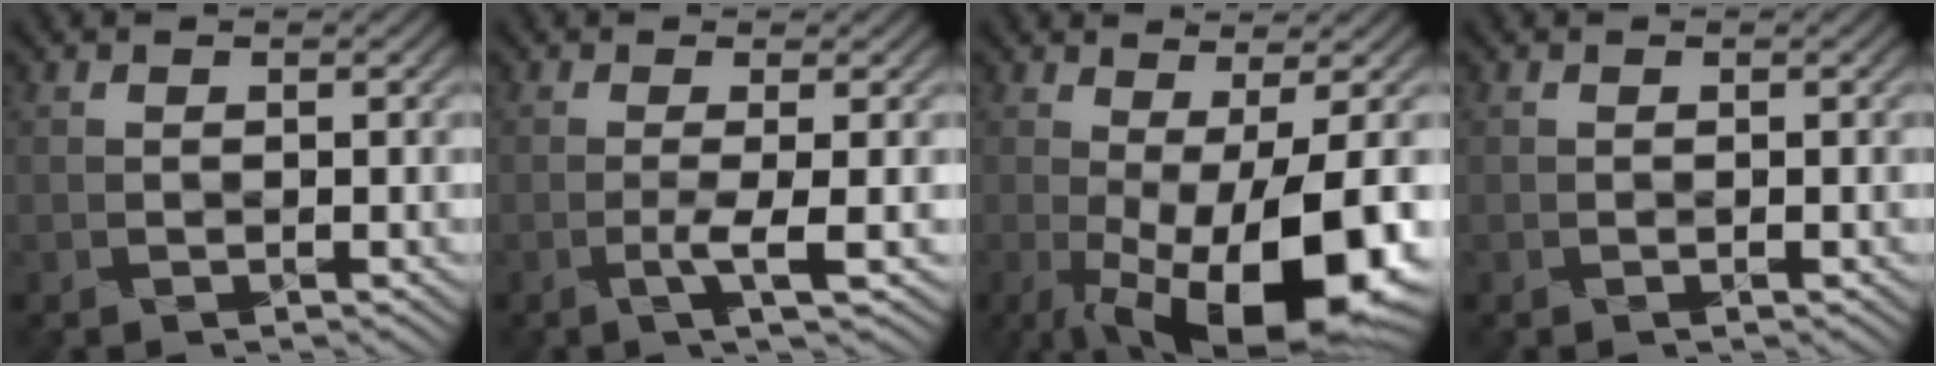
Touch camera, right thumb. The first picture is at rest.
{"total": 2.6, "force": [-1.0, -0.3, 2.4], "torque": [-0.041, 0.004, -0.028]}
{"total": 14.4, "force": [-4.4, 4.2, 13.0], "torque": [-0.206, -0.018, -0.060]}
{"total": 0.0}